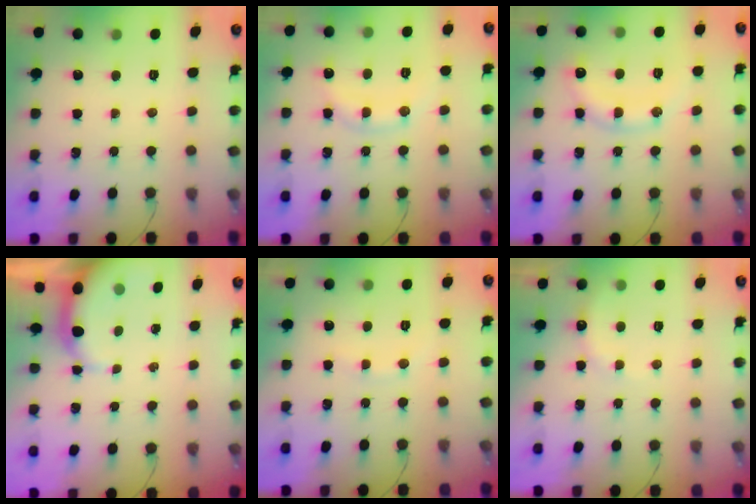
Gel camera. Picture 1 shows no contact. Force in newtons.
{"total": 8.4, "press": 8.4, "slide": 0.3}
{"total": 12.8, "press": 12.8, "slide": 0.3}
{"total": 6.2, "press": 6.1, "slide": 1.1}
{"total": 5.3, "press": 5.2, "slide": 1.1}
{"total": 7.4, "press": 7.2, "slide": 1.4}